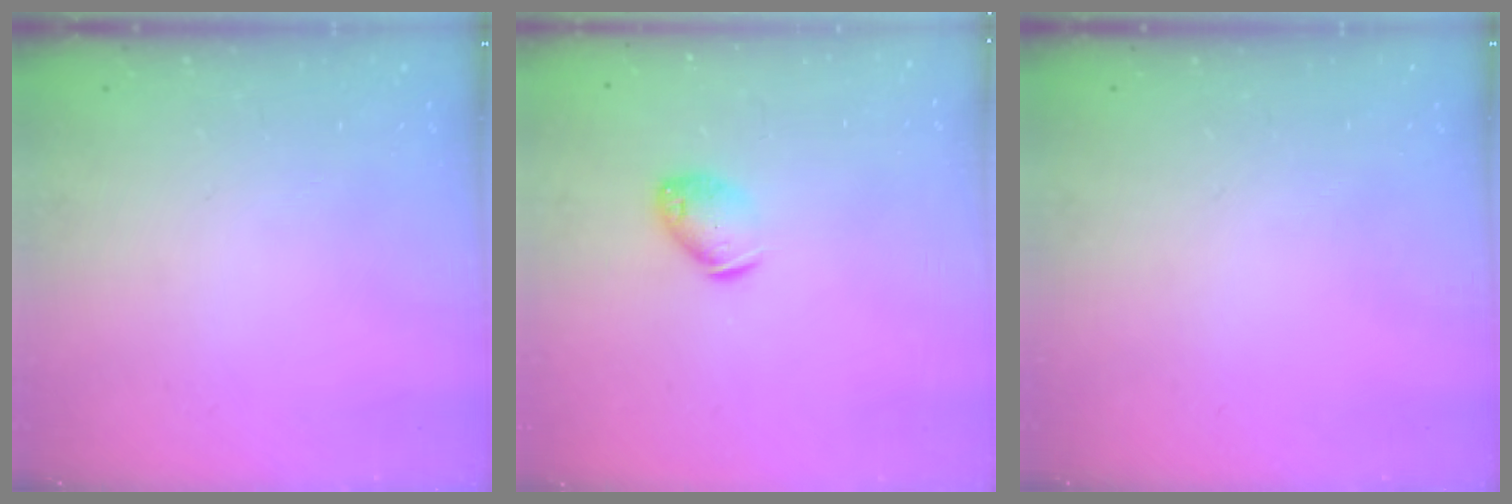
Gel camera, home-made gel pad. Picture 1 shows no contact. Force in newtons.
{"total": 8.0, "press": 7.9, "slide": 1.4}
{"total": 0.0}